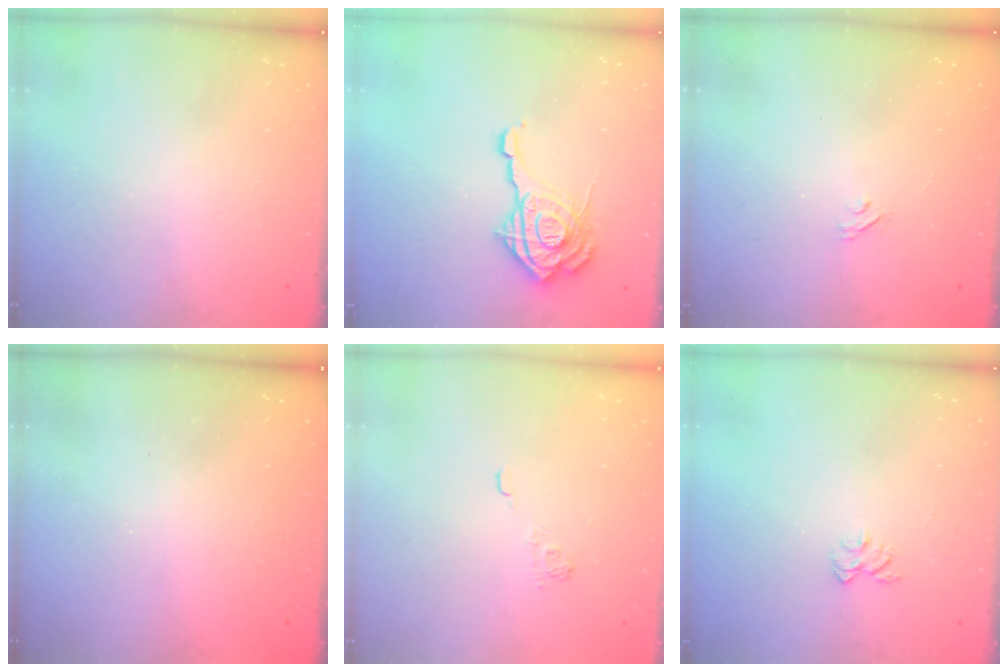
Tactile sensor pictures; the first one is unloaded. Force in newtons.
{"total": 16.9, "press": 16.8, "slide": 1.7}
{"total": 2.2, "press": 1.9, "slide": 1.1}
{"total": 2.3, "press": 2.2, "slide": 0.7}
{"total": 2.3, "press": 1.8, "slide": 1.3}
{"total": 5.4, "press": 5.4, "slide": 0.5}